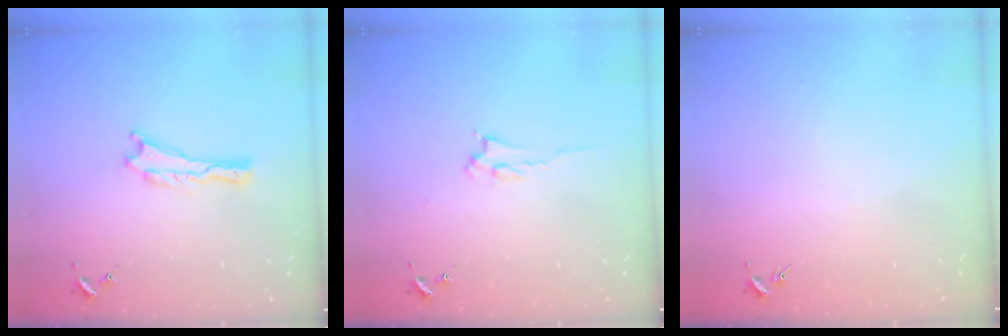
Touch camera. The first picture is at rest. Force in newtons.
{"total": 2.0, "press": 1.9, "slide": 0.3}
{"total": 0.0}